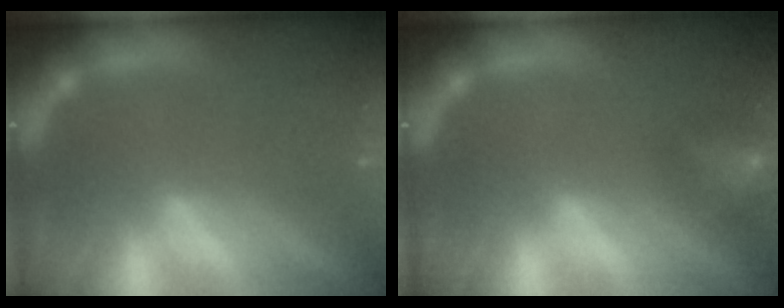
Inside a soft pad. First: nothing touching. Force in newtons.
{"total": 4.5}